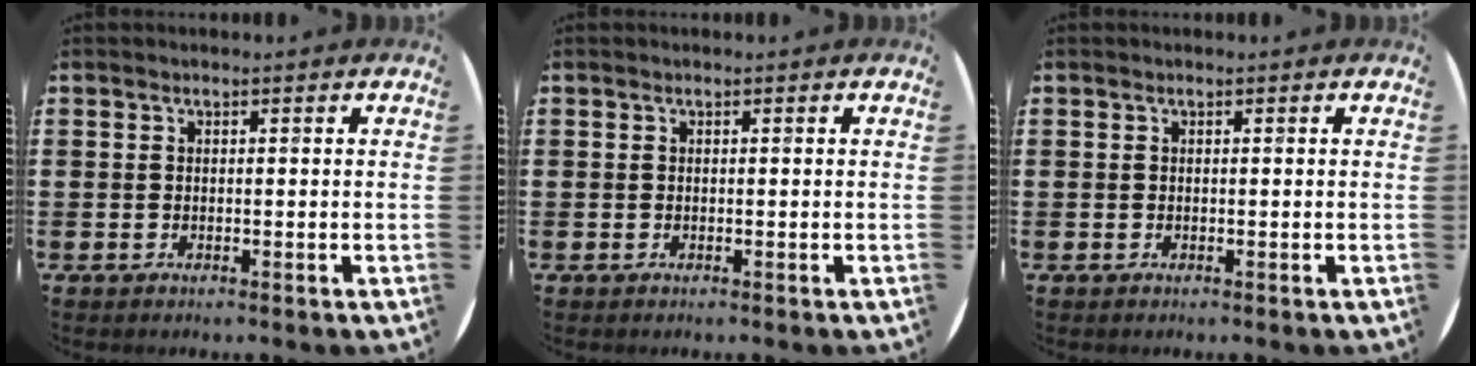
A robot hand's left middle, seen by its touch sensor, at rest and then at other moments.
{"total": 0.0}
{"total": 0.0}